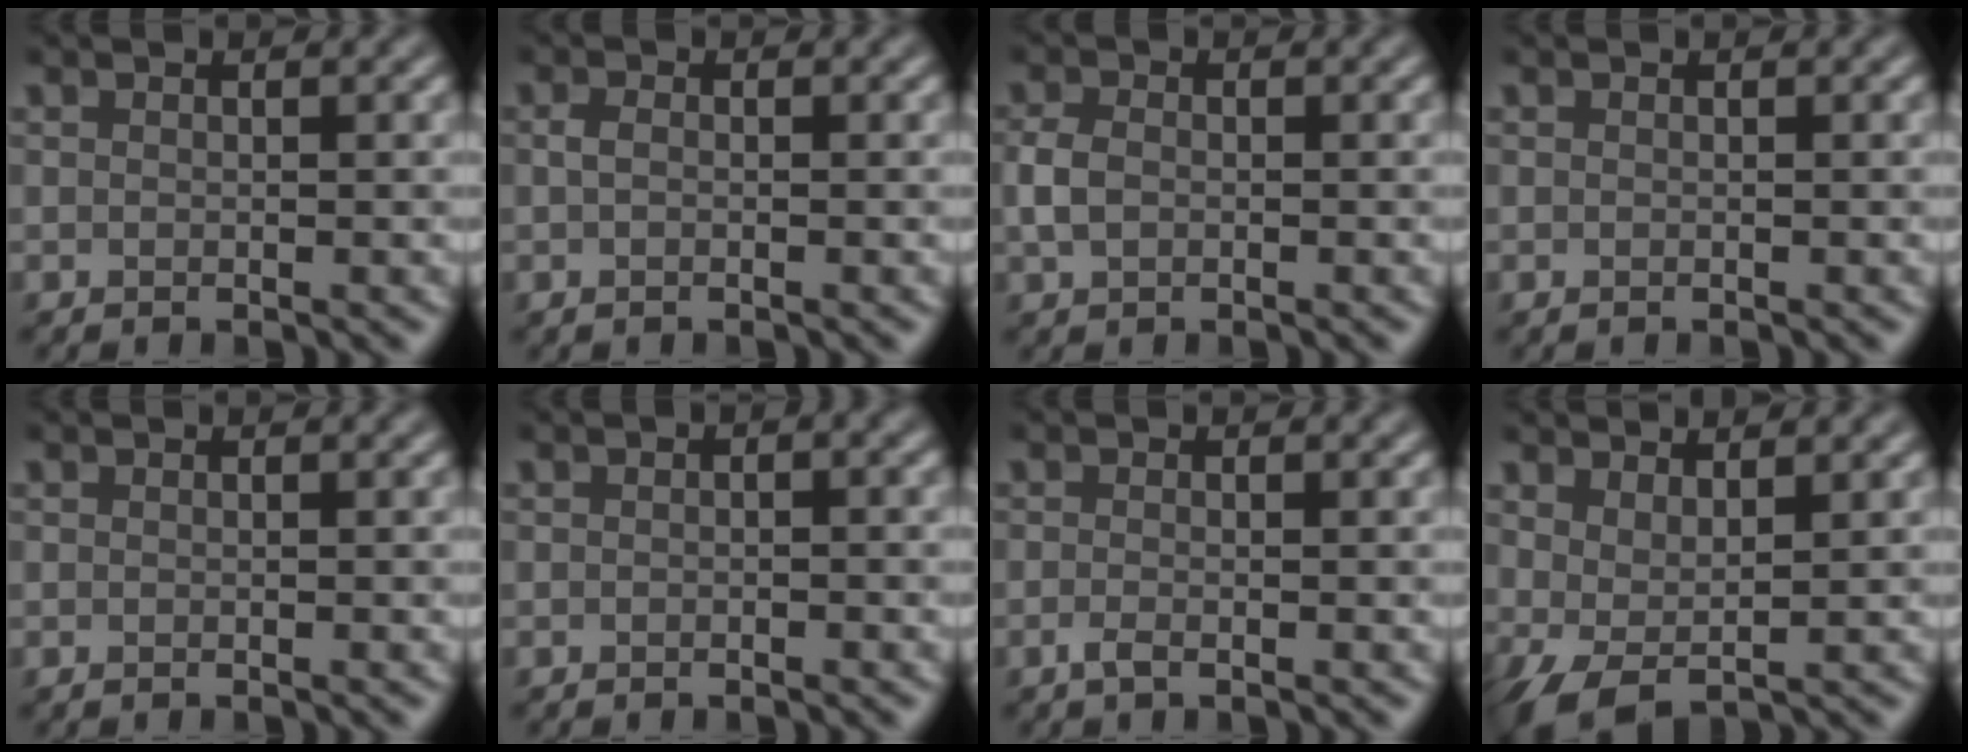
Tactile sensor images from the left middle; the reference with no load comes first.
{"total": 0.9, "force": [-0.2, 0.5, 0.8], "torque": [-0.019, 0.000, -0.004]}
{"total": 2.1, "force": [-0.3, 1.5, 1.4], "torque": [-0.031, 0.001, -0.011]}
{"total": 0.0}
{"total": 0.0}
{"total": 0.9, "force": [0.0, 0.5, 0.8], "torque": [-0.010, 0.002, -0.001]}
{"total": 1.0, "force": [-0.5, 0.3, 0.8], "torque": [-0.017, -0.002, -0.012]}
{"total": 3.1, "force": [1.0, 1.2, 2.7], "torque": [-0.056, -0.001, 0.021]}